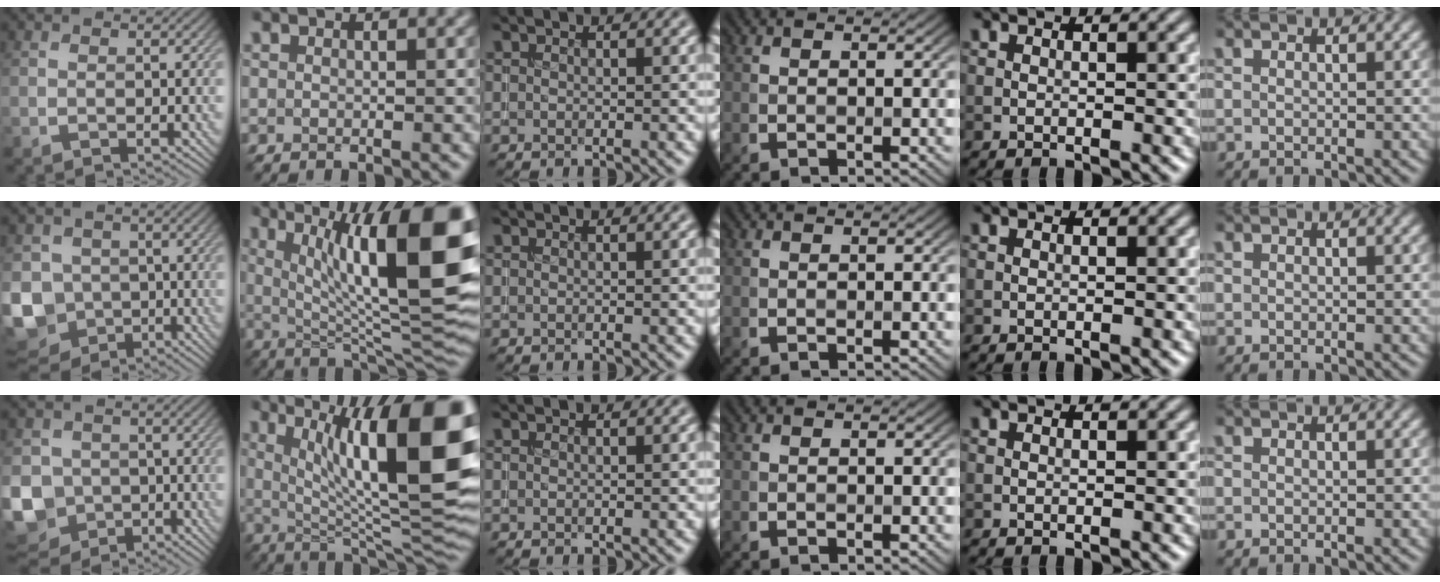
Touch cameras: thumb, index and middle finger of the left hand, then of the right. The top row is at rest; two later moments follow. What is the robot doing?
{"motion": "insert", "object": "coin"}